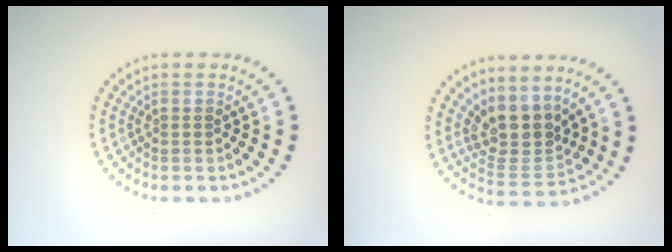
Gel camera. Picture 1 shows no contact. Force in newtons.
{"total": 3.9, "press": 3.1, "slide": 2.4}